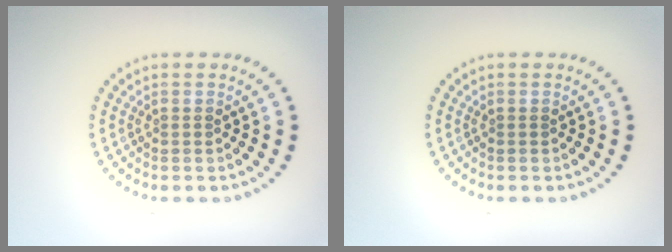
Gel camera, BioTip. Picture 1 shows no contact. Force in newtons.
{"total": 0.0}